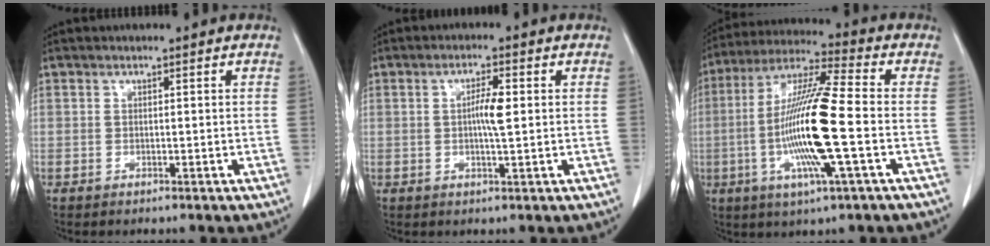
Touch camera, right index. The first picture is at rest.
{"total": 3.7, "force": [0.3, 0.3, 3.7], "torque": [-0.067, -0.001, 0.004]}
{"total": 16.4, "force": [-3.0, 0.3, 16.1], "torque": [-0.323, -0.008, -0.065]}